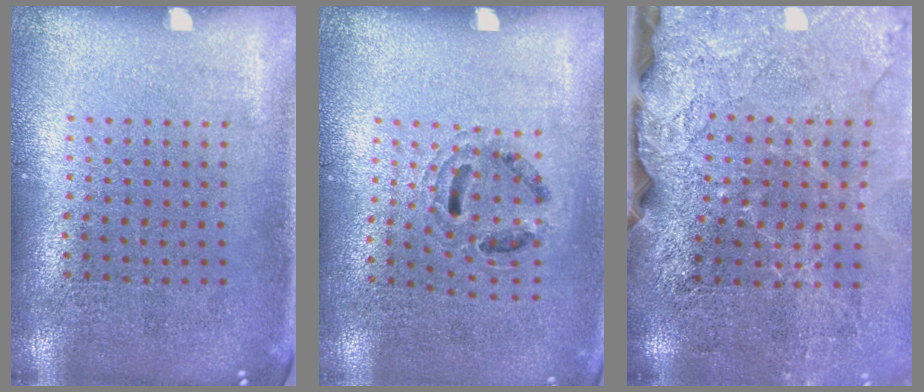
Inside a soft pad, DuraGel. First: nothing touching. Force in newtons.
{"total": 0.9, "press": 0.8, "slide": 0.2}
{"total": 4.1, "press": 3.4, "slide": 2.4}